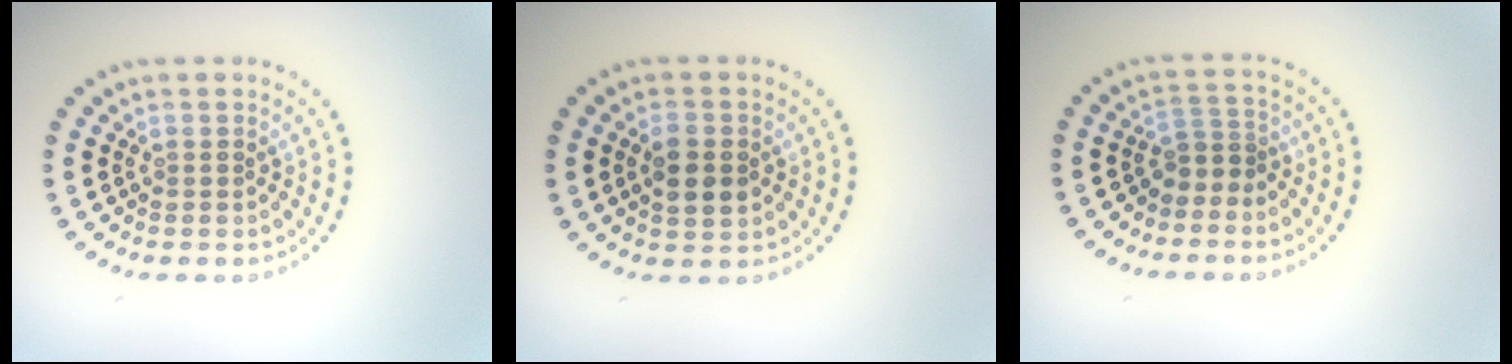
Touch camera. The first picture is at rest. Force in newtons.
{"total": 3.1, "press": 3.1, "slide": 0.2}
{"total": 2.0, "press": 1.3, "slide": 1.5}